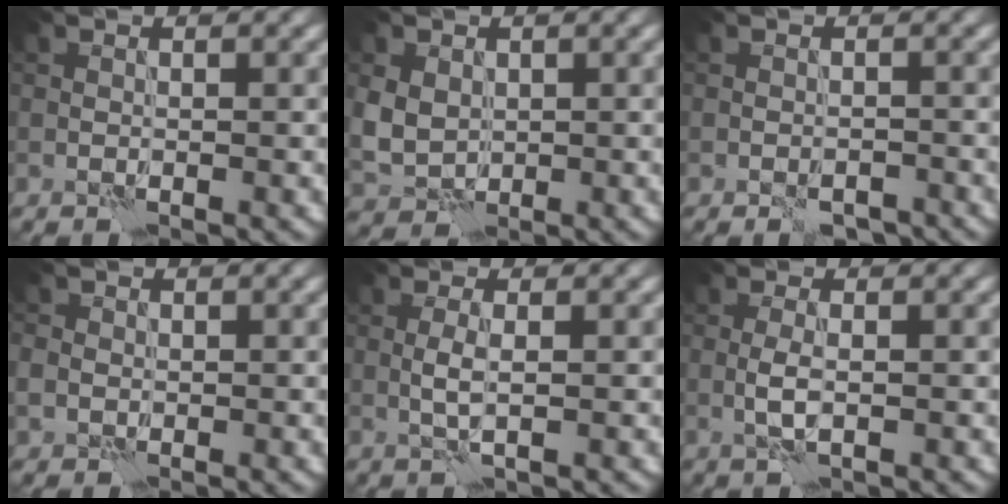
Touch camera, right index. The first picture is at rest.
{"total": 3.4, "force": [0.7, 3.0, 1.6], "torque": [-0.041, -0.004, 0.016]}
{"total": 2.9, "force": [-2.5, 1.1, 1.2], "torque": [-0.020, 0.004, -0.032]}
{"total": 1.7, "force": [0.0, 1.6, 0.4], "torque": [0.002, 0.001, -0.001]}
{"total": 1.4, "force": [0.2, 0.3, 1.4], "torque": [-0.032, 0.001, -0.001]}
{"total": 1.7, "force": [-0.2, 0.6, 1.6], "torque": [-0.036, -0.001, -0.008]}